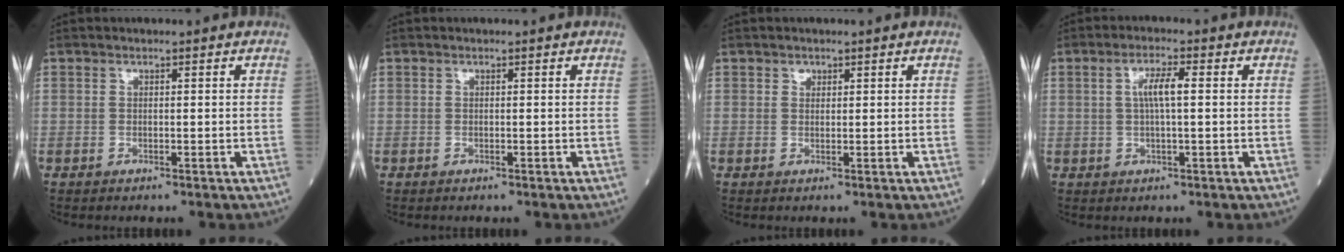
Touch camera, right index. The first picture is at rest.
{"total": 0.0}
{"total": 0.9, "force": [0.5, 0.7, 0.2], "torque": [0.004, -0.003, 0.006]}
{"total": 4.0, "force": [0.6, 0.5, 4.0], "torque": [-0.076, 0.007, 0.010]}